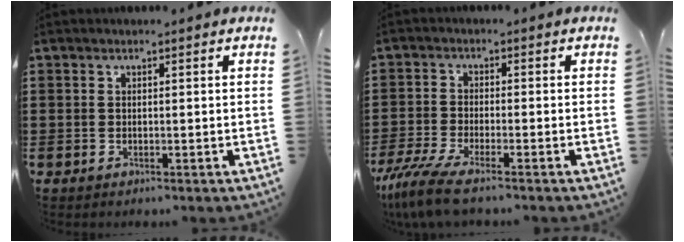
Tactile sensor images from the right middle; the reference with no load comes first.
{"total": 5.9, "force": [-4.6, 0.6, 3.6], "torque": [-0.103, -0.026, -0.093]}